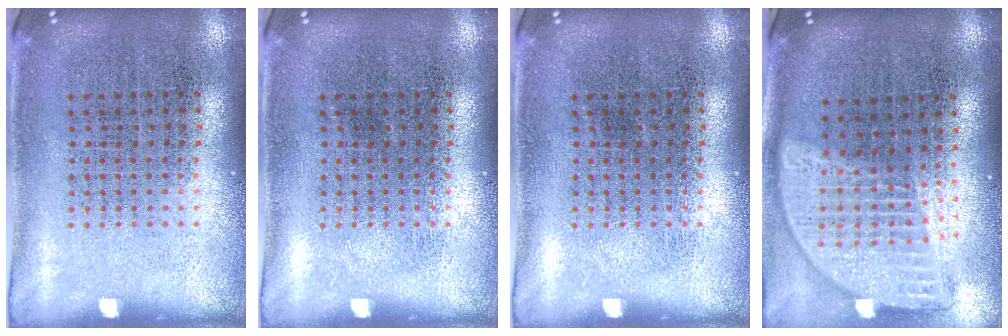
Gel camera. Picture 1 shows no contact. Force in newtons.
{"total": 0.0}
{"total": 0.0}
{"total": 2.0, "press": 1.6, "slide": 1.2}